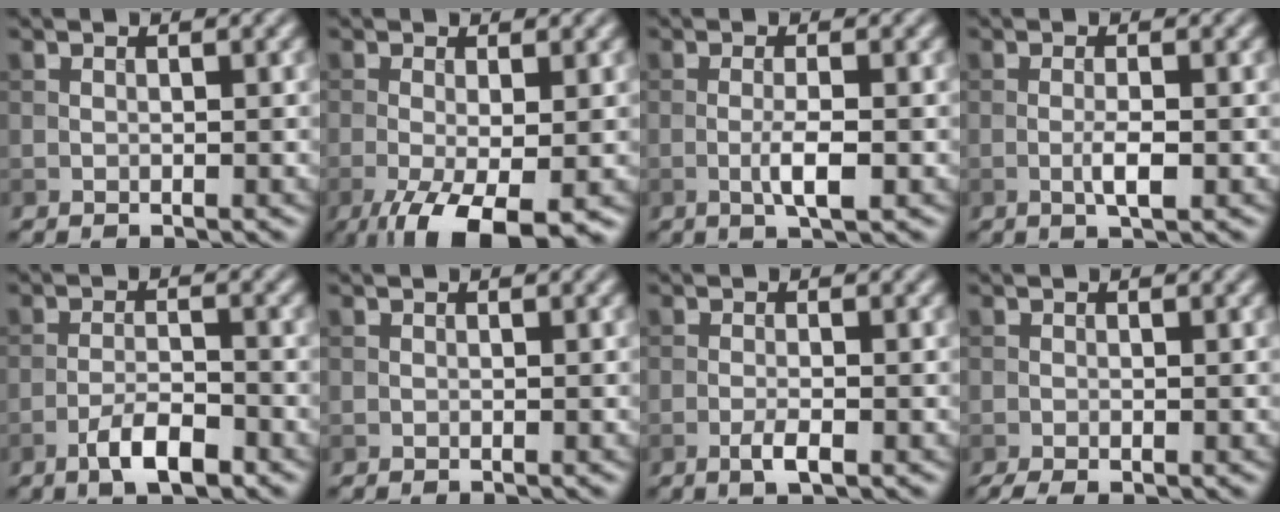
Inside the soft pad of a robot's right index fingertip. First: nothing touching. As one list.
[{"total": 6.8, "force": [-3.1, 2.1, 5.7], "torque": [-0.112, -0.015, -0.051]}, {"total": 2.7, "force": [-0.7, 0.4, 2.6], "torque": [-0.048, -0.001, -0.015]}, {"total": 2.1, "force": [-0.5, 0.4, 2.0], "torque": [-0.038, 0.000, -0.013]}, {"total": 3.9, "force": [-2.4, 1.2, 2.9], "torque": [-0.053, 0.004, -0.046]}, {"total": 0.0}, {"total": 2.0, "force": [-0.9, 0.4, 1.7], "torque": [-0.033, 0.000, -0.020]}, {"total": 1.9, "force": [-1.1, 0.5, 1.5], "torque": [-0.029, -0.004, -0.018]}]